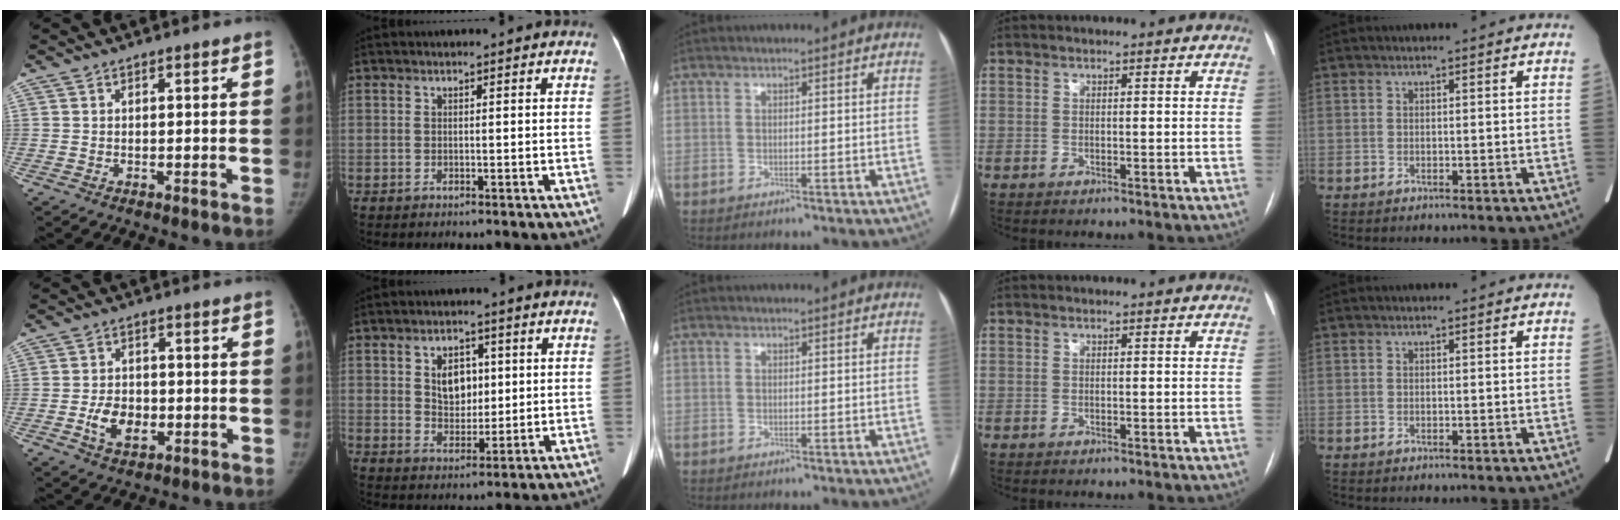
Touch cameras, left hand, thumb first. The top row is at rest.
{"thumb": {"total": 6.6, "force": [-1.6, 4.5, 4.5], "torque": [-0.063, 0.005, -0.026]}, "index": {"total": 5.5, "force": [1.2, 3.8, 3.8], "torque": [-0.067, 0.004, 0.029]}}